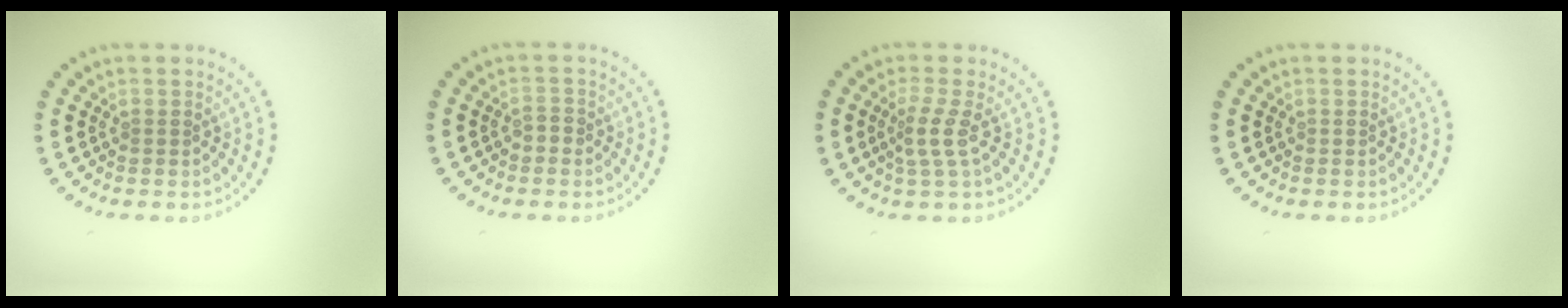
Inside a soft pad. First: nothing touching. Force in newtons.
{"total": 1.0, "press": 0.9, "slide": 0.3}
{"total": 2.3, "press": 1.6, "slide": 1.6}
{"total": 0.0}